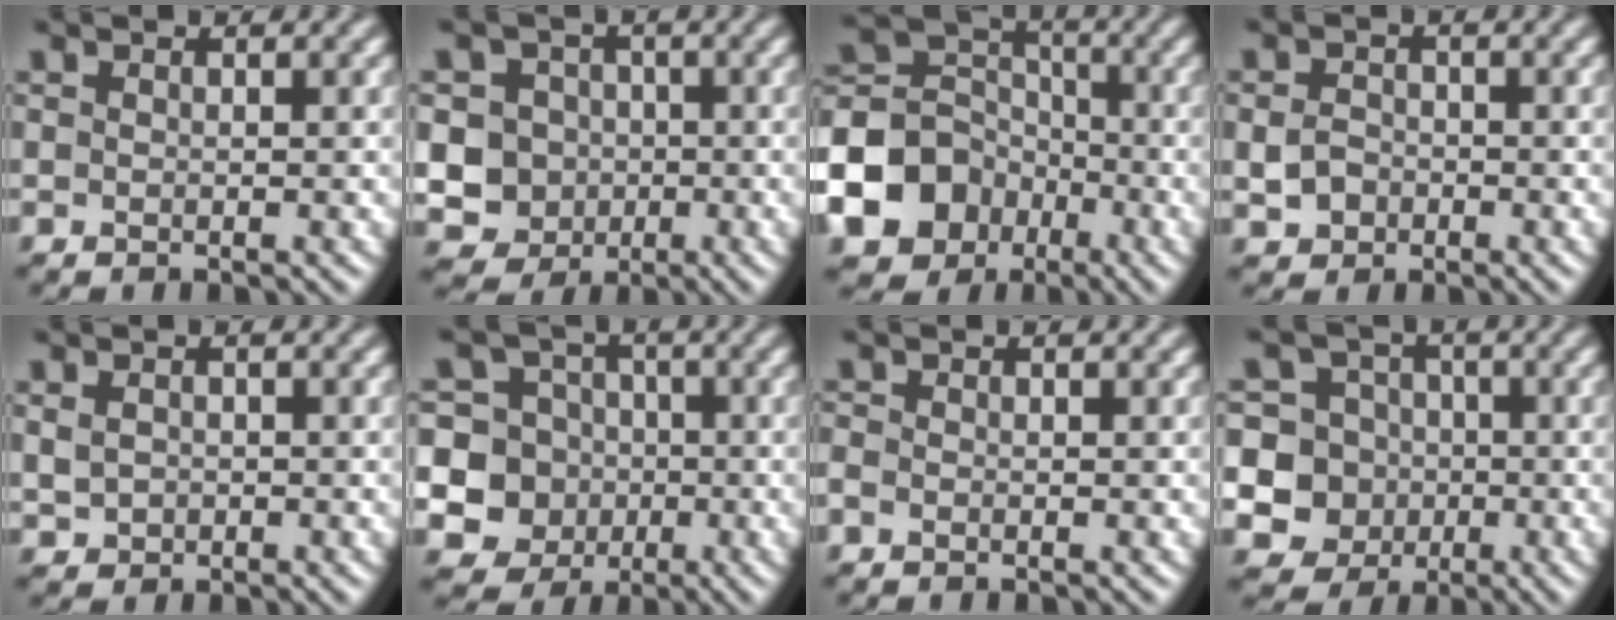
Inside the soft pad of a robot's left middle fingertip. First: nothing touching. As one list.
[{"total": 6.7, "force": [-0.7, 6.2, 2.2], "torque": [-0.040, 0.018, -0.046]}, {"total": 11.7, "force": [-5.0, 9.7, 4.1], "torque": [-0.109, -0.027, -0.113]}, {"total": 2.1, "force": [-0.7, 1.8, 0.8], "torque": [-0.015, -0.001, -0.017]}, {"total": 1.6, "force": [-0.1, 1.4, 0.6], "torque": [-0.014, -0.003, 0.001]}, {"total": 9.5, "force": [-1.6, 8.9, 2.8], "torque": [-0.069, 0.021, -0.054]}, {"total": 0.8, "force": [-0.6, 0.4, 0.2], "torque": [-0.005, -0.003, -0.014]}, {"total": 8.6, "force": [-1.3, 8.1, 2.6], "torque": [-0.060, 0.024, -0.055]}]